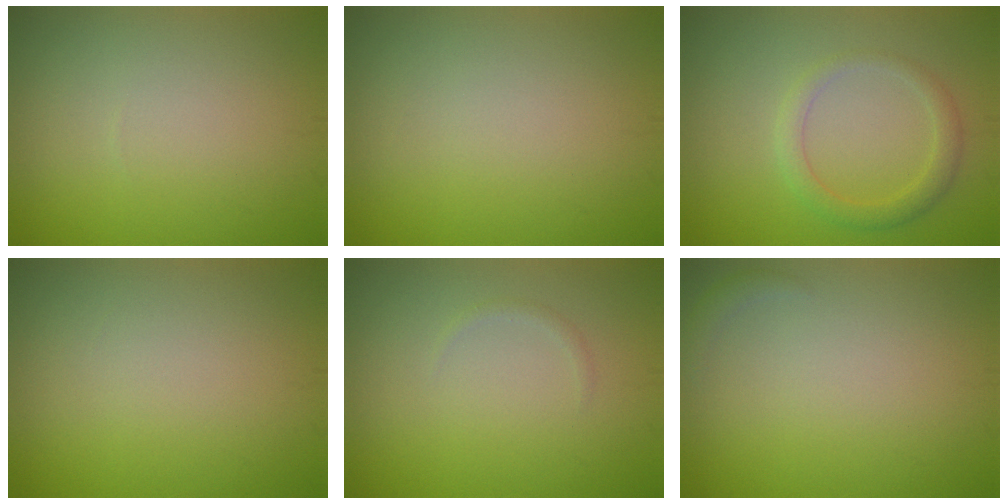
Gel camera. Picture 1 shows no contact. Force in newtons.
{"total": 0.0}
{"total": 2.3, "press": 2.3, "slide": 0.2}
{"total": 0.0}
{"total": 0.6, "press": 0.6, "slide": 0.0}
{"total": 0.9, "press": 0.9, "slide": 0.1}